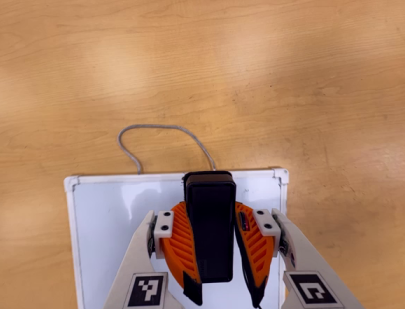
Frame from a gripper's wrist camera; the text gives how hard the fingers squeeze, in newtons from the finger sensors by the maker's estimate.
{"total": 10.8, "left": 8.6, "right": 13.1}